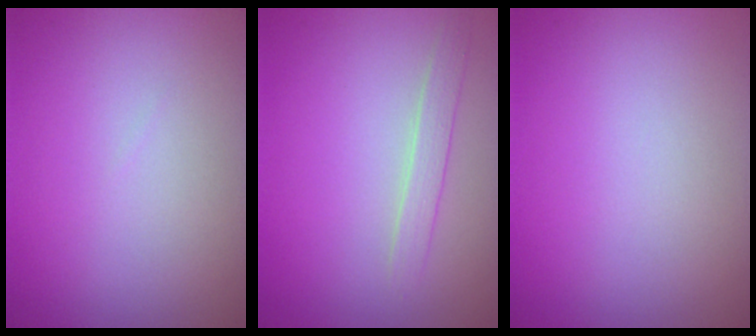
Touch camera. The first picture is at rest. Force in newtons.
{"total": 1.5, "press": 1.5, "slide": 0.0}
{"total": 0.0}